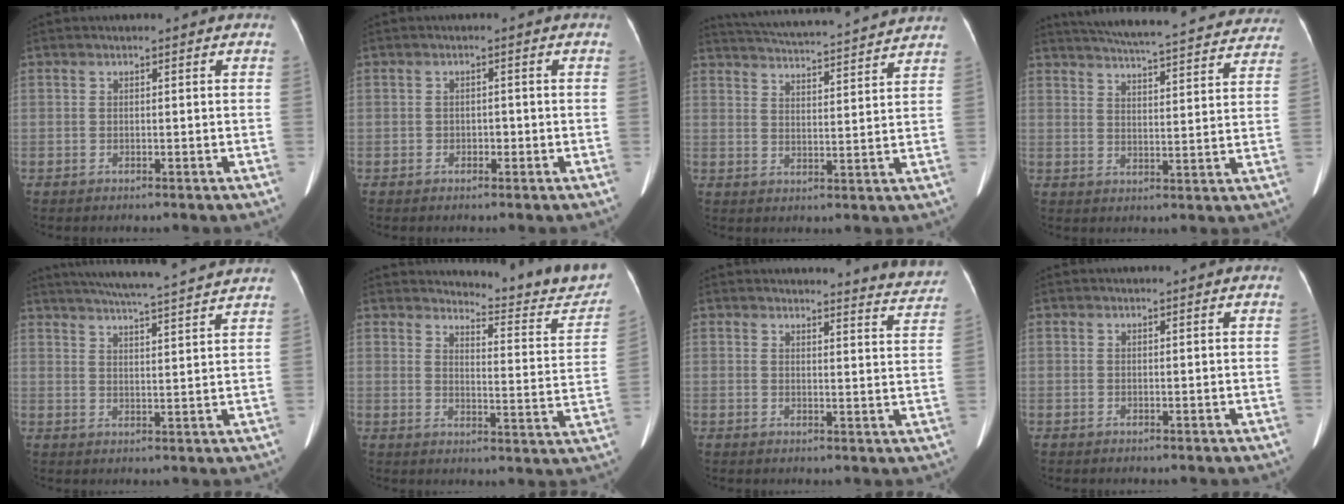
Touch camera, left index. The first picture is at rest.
{"total": 1.0, "force": [-0.4, 0.8, 0.6], "torque": [-0.007, 0.003, -0.006]}
{"total": 17.9, "force": [16.8, 0.7, 6.2], "torque": [-0.109, 0.018, 0.235]}
{"total": 27.3, "force": [25.1, 4.5, 9.9], "torque": [-0.164, -0.023, 0.309]}
{"total": 16.4, "force": [14.8, -0.2, 7.0], "torque": [-0.122, 0.012, 0.200]}
{"total": 14.2, "force": [13.8, 0.4, 2.9], "torque": [-0.032, -0.087, 0.154]}
{"total": 7.6, "force": [7.6, 0.3, 0.5], "torque": [0.004, -0.041, 0.068]}
{"total": 1.0, "force": [1.0, 0.0, 0.4], "torque": [-0.007, 0.013, 0.014]}